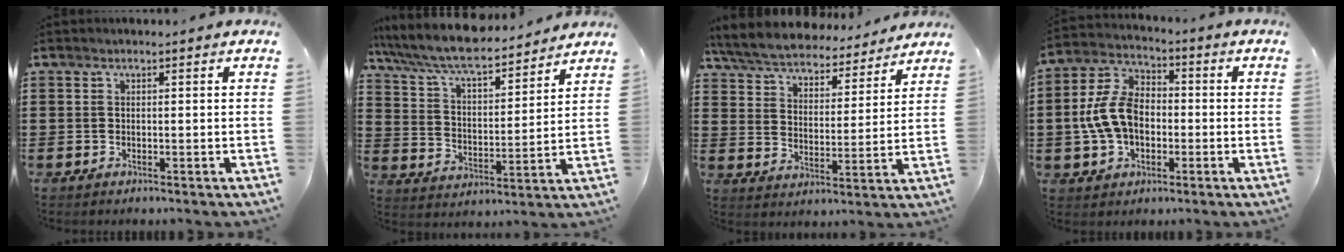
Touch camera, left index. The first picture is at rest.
{"total": 8.2, "force": [7.4, 1.1, 3.3], "torque": [-0.095, -0.040, 0.125]}
{"total": 6.2, "force": [6.1, 0.6, 1.1], "torque": [-0.053, -0.041, 0.104]}
{"total": 9.7, "force": [-1.1, 6.6, 7.0], "torque": [-0.180, 0.008, -0.028]}